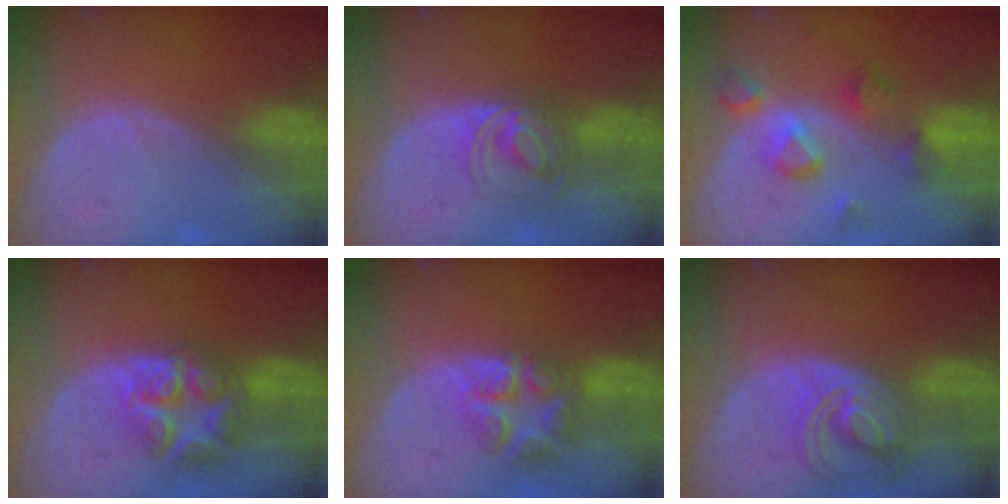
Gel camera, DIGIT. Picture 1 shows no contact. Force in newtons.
{"total": 6.9, "press": 5.9, "slide": 3.5}
{"total": 6.6, "press": 6.6, "slide": 0.7}
{"total": 8.0, "press": 8.0, "slide": 0.5}
{"total": 7.9, "press": 6.8, "slide": 4.0}
{"total": 8.5, "press": 7.4, "slide": 4.3}